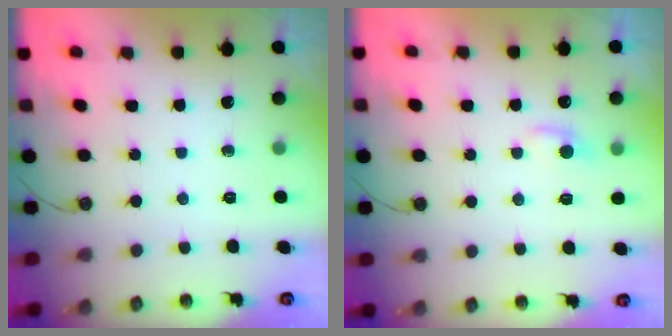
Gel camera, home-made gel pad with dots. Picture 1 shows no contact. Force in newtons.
{"total": 1.4, "press": 1.4, "slide": 0.5}